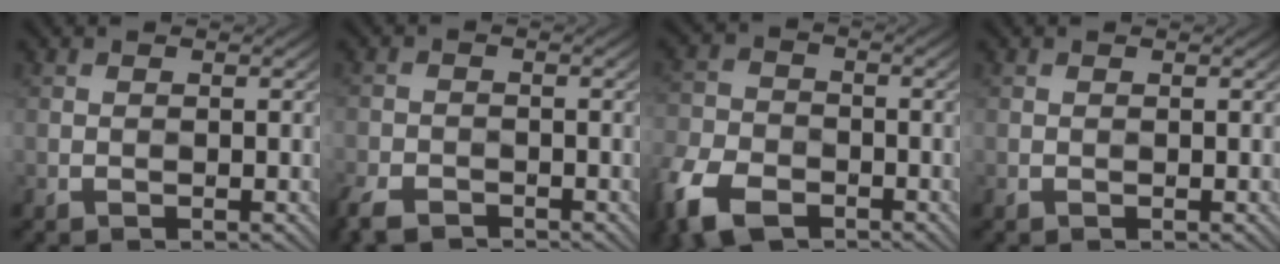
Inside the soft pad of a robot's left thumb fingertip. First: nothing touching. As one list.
[{"total": 5.2, "force": [-3.7, 2.6, 2.6], "torque": [-0.053, -0.013, -0.067]}, {"total": 10.6, "force": [-5.5, 6.5, 6.3], "torque": [-0.159, -0.031, -0.112]}, {"total": 0.0}]